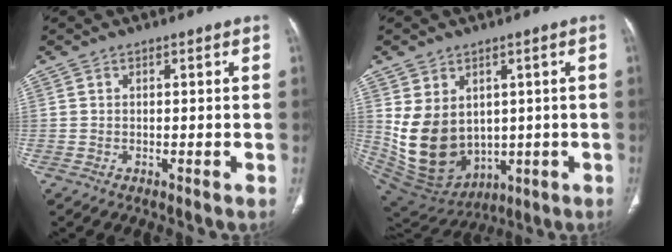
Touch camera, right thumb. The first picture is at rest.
{"total": 14.6, "force": [1.0, 11.3, 9.2], "torque": [-0.142, -0.015, 0.064]}